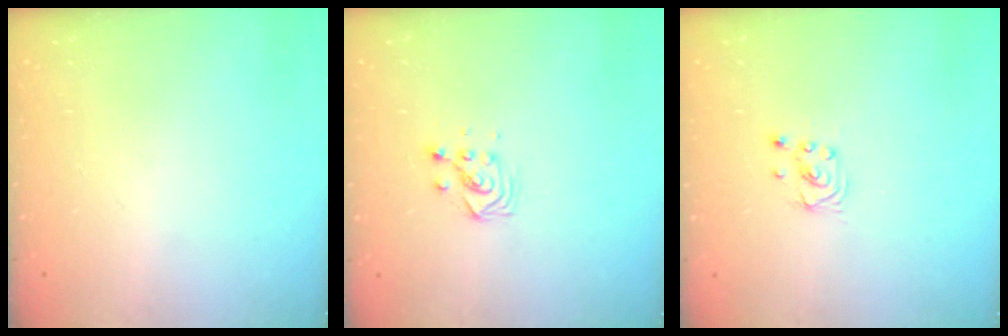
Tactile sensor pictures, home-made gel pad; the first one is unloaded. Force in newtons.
{"total": 3.3, "press": 3.3, "slide": 0.3}
{"total": 1.6, "press": 1.6, "slide": 0.0}